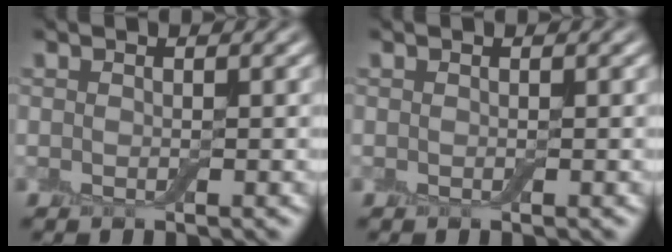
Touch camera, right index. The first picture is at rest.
{"total": 0.0}